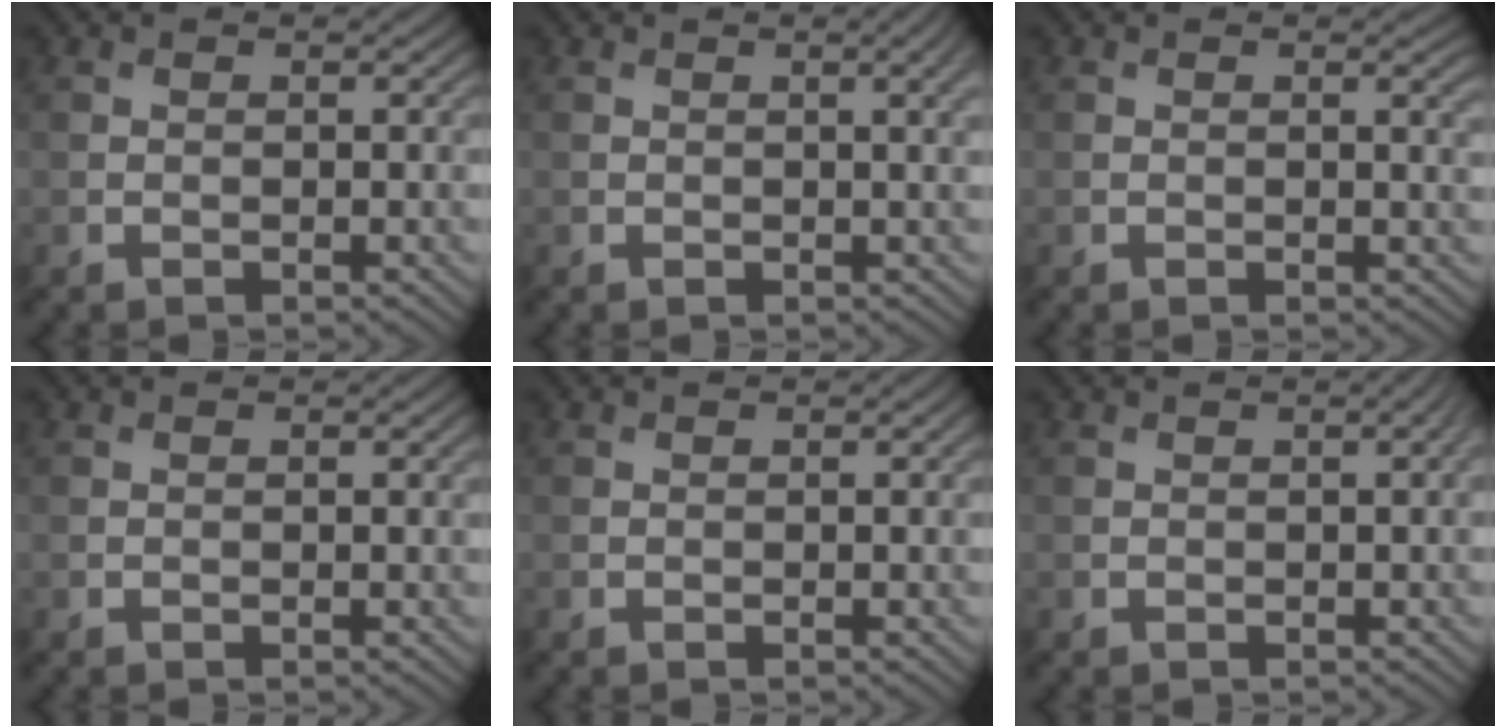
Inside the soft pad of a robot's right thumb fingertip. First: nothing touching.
{"total": 2.2, "force": [0.7, 0.4, 2.1], "torque": [-0.025, 0.004, 0.011]}
{"total": 1.0, "force": [0.3, 0.1, 0.9], "torque": [-0.011, -0.004, 0.003]}
{"total": 0.0}
{"total": 0.0}
{"total": 1.1, "force": [0.2, 0.2, 1.1], "torque": [-0.013, 0.007, 0.002]}